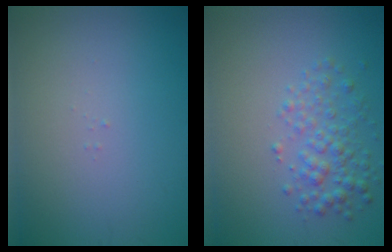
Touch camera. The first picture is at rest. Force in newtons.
{"total": 3.0, "press": 3.0, "slide": 0.1}